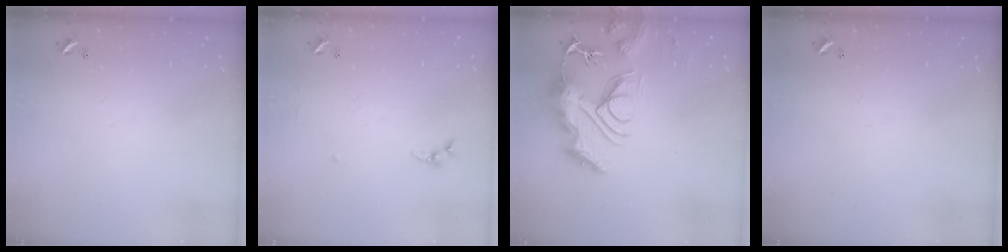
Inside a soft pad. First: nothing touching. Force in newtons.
{"total": 5.3, "press": 5.2, "slide": 0.6}
{"total": 14.1, "press": 14.1, "slide": 1.4}
{"total": 0.0}